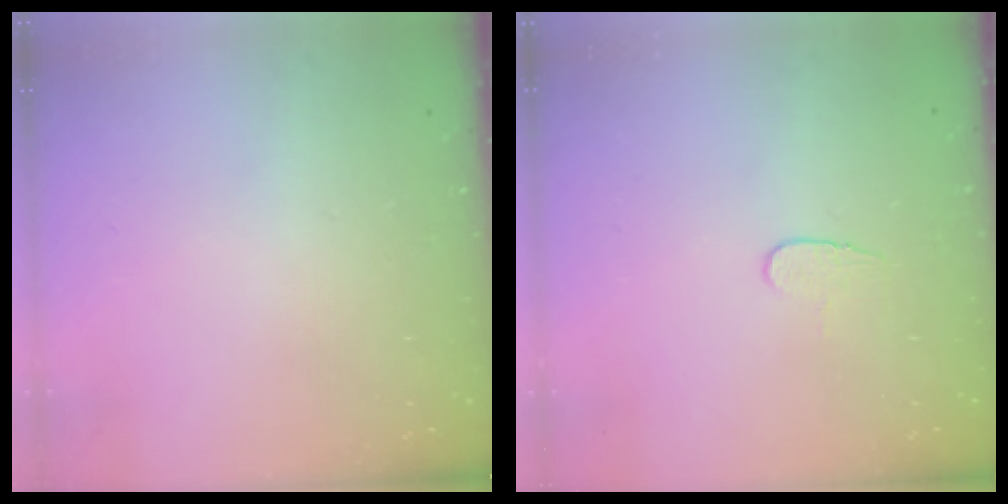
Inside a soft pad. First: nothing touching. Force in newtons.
{"total": 4.3, "press": 4.2, "slide": 0.4}